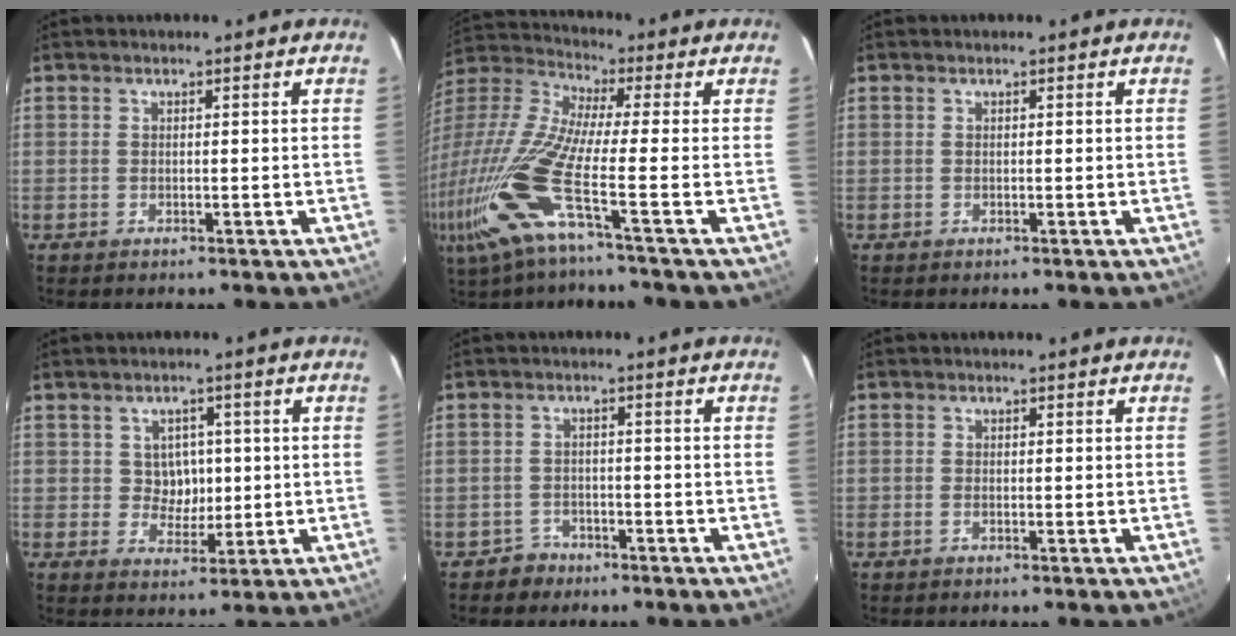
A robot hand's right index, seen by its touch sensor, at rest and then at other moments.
{"total": 17.7, "force": [-7.3, 1.1, 16.1], "torque": [-0.327, -0.041, -0.153]}
{"total": 0.0}
{"total": 4.6, "force": [0.5, 4.3, 1.7], "torque": [-0.028, 0.010, 0.011]}
{"total": 3.4, "force": [-2.4, 2.4, -0.3], "torque": [-0.004, 0.013, -0.039]}
{"total": 0.8, "force": [-0.3, 0.4, 0.6], "torque": [-0.015, 0.000, -0.006]}